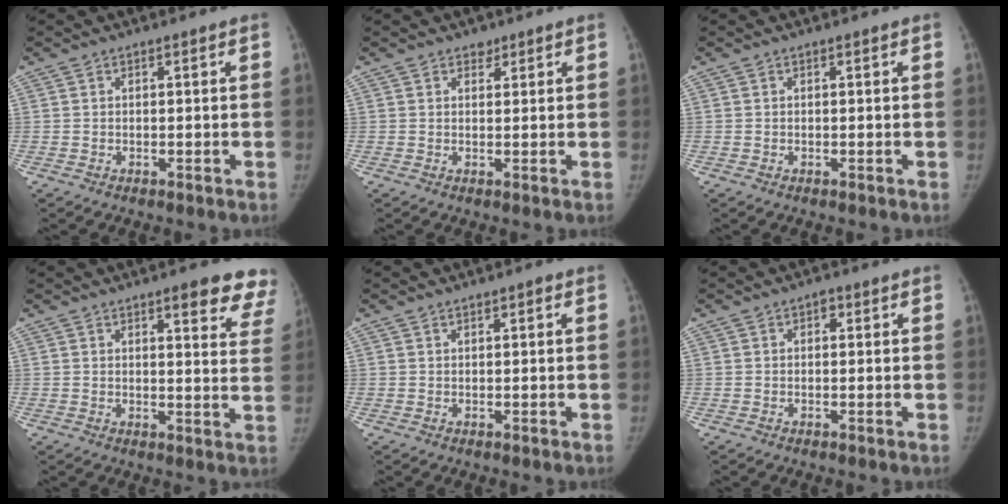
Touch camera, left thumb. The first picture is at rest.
{"total": 1.5, "force": [1.1, 1.0, 0.3], "torque": [0.010, -0.006, 0.013]}
{"total": 0.0}
{"total": 11.1, "force": [8.2, 3.2, 6.7], "torque": [-0.038, -0.037, 0.078]}
{"total": 0.8, "force": [0.5, 0.4, 0.5], "torque": [-0.001, 0.000, 0.006]}
{"total": 1.2, "force": [0.4, 0.9, 0.7], "torque": [0.001, 0.002, 0.001]}